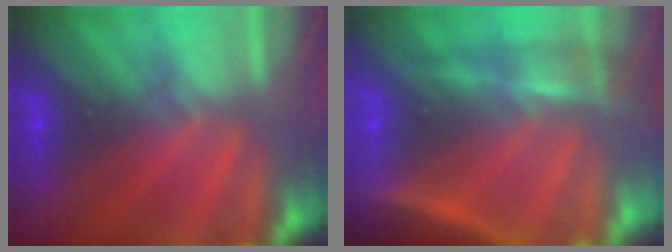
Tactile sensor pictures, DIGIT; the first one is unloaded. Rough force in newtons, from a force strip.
{"total": 5.8}